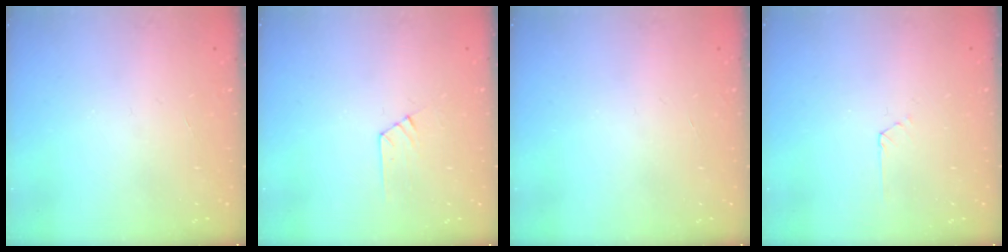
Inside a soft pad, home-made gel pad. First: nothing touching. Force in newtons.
{"total": 7.1, "press": 7.0, "slide": 0.7}
{"total": 0.0}
{"total": 2.2, "press": 2.2, "slide": 0.3}